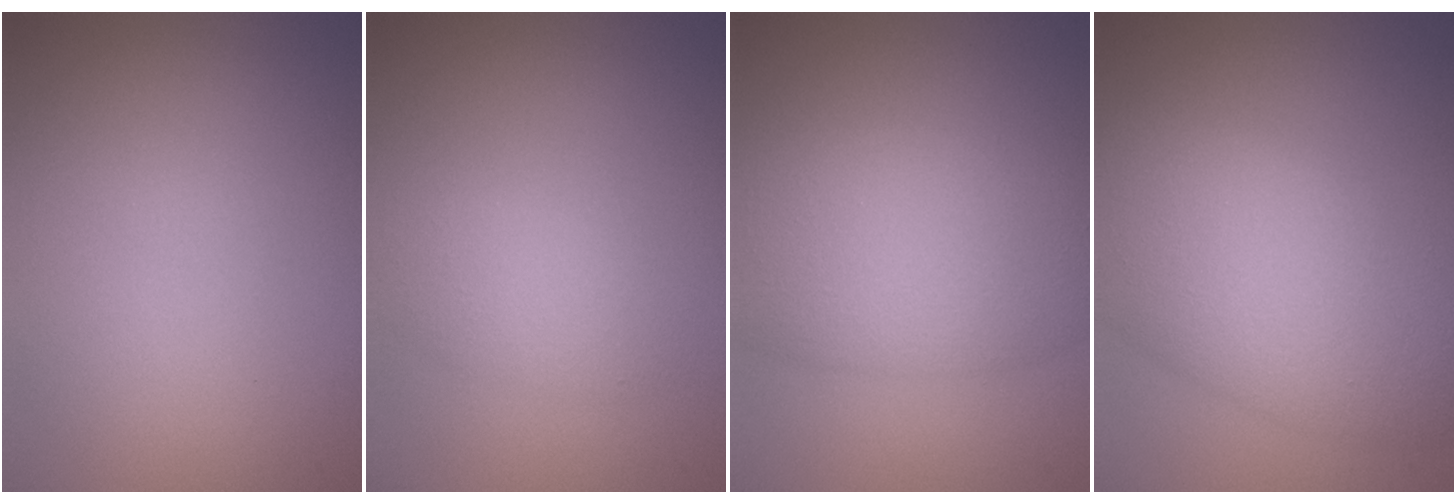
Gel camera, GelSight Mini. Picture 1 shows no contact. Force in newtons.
{"total": 2.2, "press": 2.2, "slide": 0.0}
{"total": 7.4, "press": 7.4, "slide": 0.3}
{"total": 8.3, "press": 8.3, "slide": 0.4}